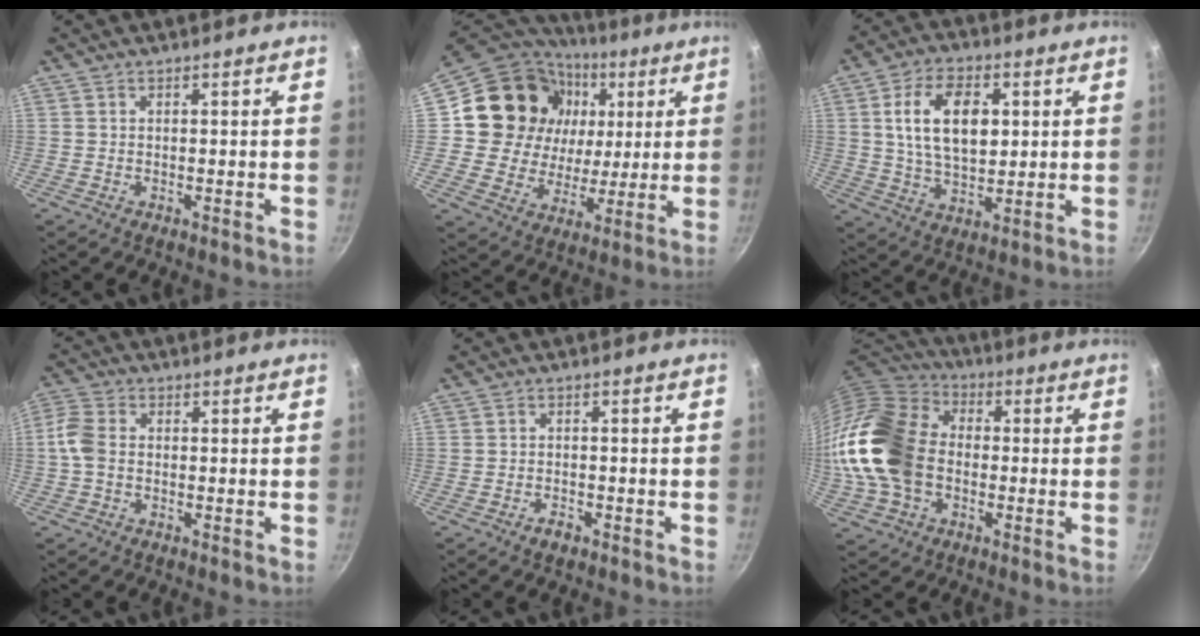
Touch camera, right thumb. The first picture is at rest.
{"total": 22.1, "force": [5.8, 18.9, 9.8], "torque": [-0.163, 0.005, 0.102]}
{"total": 13.8, "force": [2.9, 8.3, 10.7], "torque": [-0.165, -0.003, 0.051]}
{"total": 5.1, "force": [-0.4, 3.6, 3.5], "torque": [-0.083, 0.012, -0.021]}
{"total": 2.2, "force": [-1.5, 1.2, 1.1], "torque": [-0.017, 0.014, -0.024]}
{"total": 22.0, "force": [-2.3, 16.2, 14.7], "torque": [-0.304, 0.043, -0.050]}